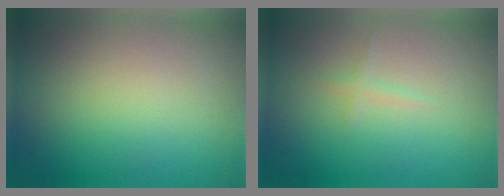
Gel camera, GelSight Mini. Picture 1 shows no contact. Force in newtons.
{"total": 0.8, "press": 0.8, "slide": 0.1}